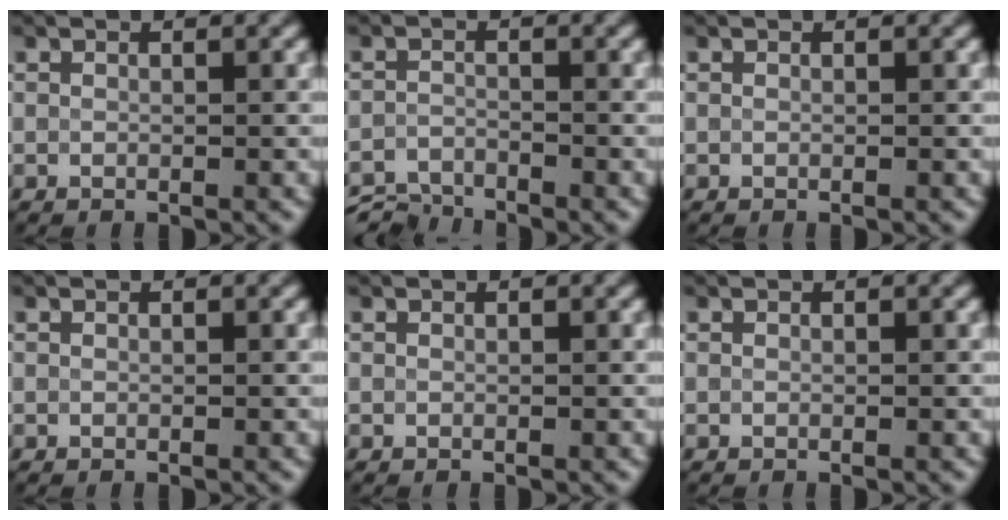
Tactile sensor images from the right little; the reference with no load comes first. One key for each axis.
{"total": 3.5, "fx": -3.4, "fy": 0.7, "fz": 0.7, "tx": -0.016, "ty": -0.008, "tz": -0.070}
{"total": 0.0}
{"total": 0.0}
{"total": 0.0}
{"total": 0.0}